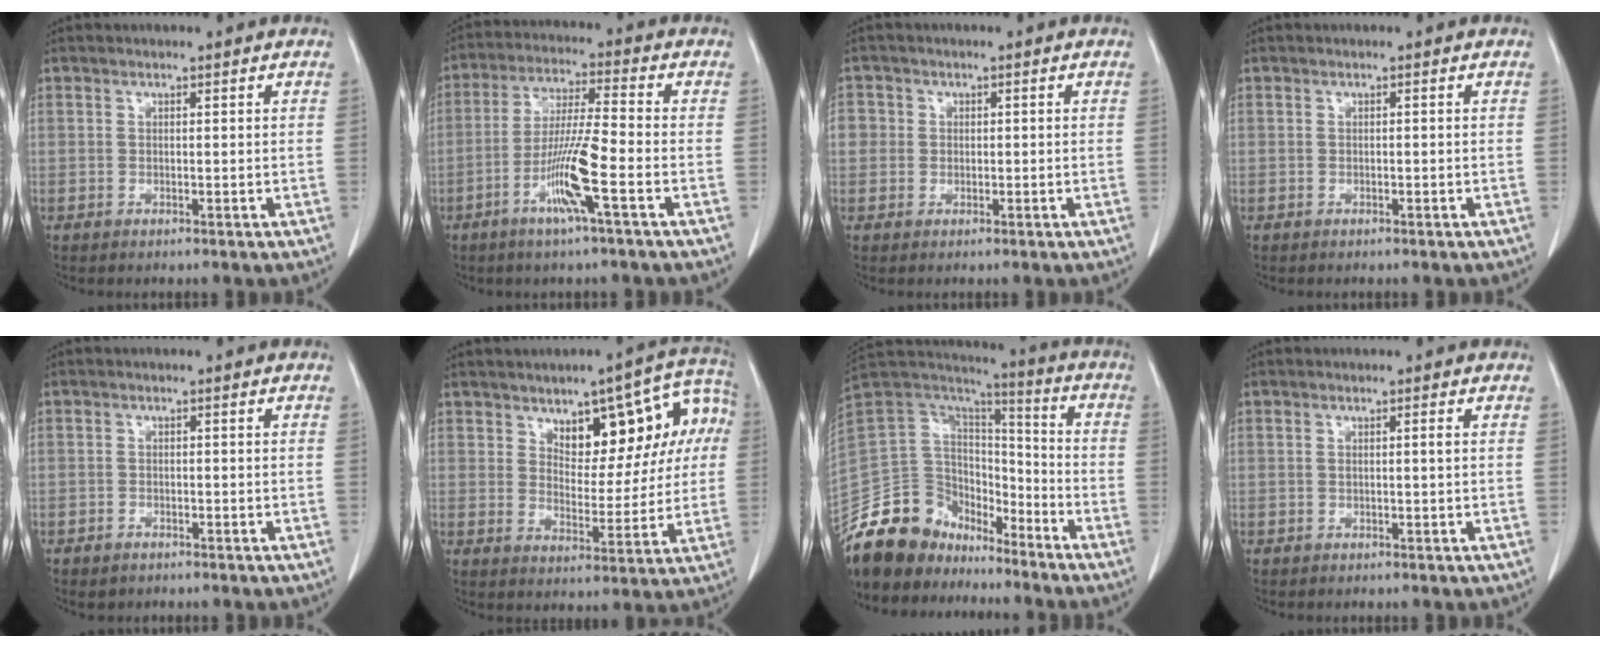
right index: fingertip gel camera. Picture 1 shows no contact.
{"total": 9.9, "force": [-4.0, -0.6, 9.0], "torque": [-0.177, -0.009, -0.082]}
{"total": 3.2, "force": [0.0, 3.1, 0.8], "torque": [-0.005, 0.011, -0.004]}
{"total": 0.0}
{"total": 1.4, "force": [-1.0, 0.8, 0.5], "torque": [-0.011, 0.001, -0.016]}
{"total": 13.0, "force": [4.5, 6.2, 10.5], "torque": [-0.125, 0.038, 0.067]}
{"total": 17.7, "force": [-14.6, 9.1, 4.3], "torque": [-0.084, 0.063, -0.259]}
{"total": 0.8, "force": [0.0, -0.1, 0.8], "torque": [-0.017, 0.000, 0.000]}